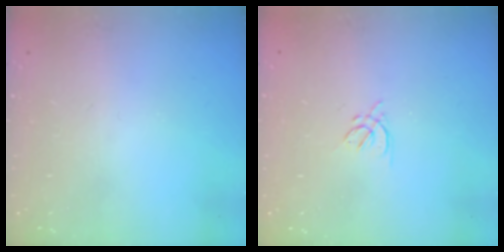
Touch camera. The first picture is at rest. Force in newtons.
{"total": 2.8, "press": 2.8, "slide": 0.7}